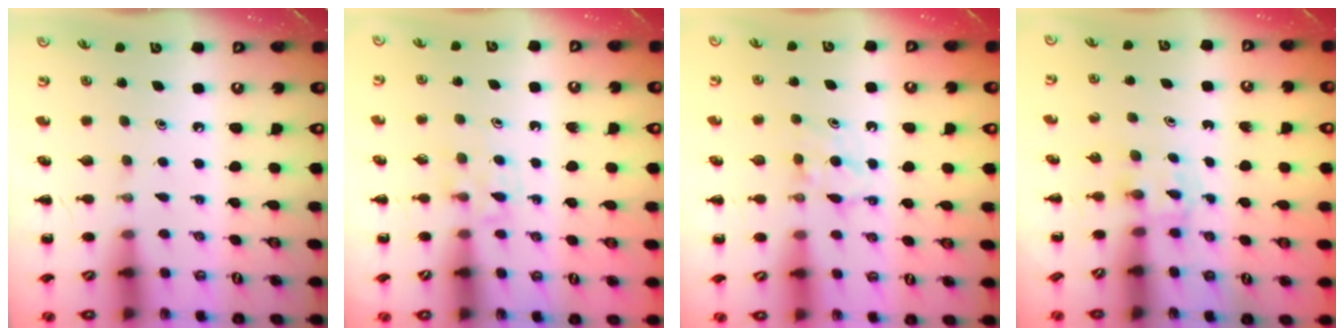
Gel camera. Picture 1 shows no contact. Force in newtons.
{"total": 5.0, "press": 4.6, "slide": 1.8}
{"total": 5.1, "press": 4.8, "slide": 1.6}
{"total": 2.3, "press": 2.1, "slide": 0.9}